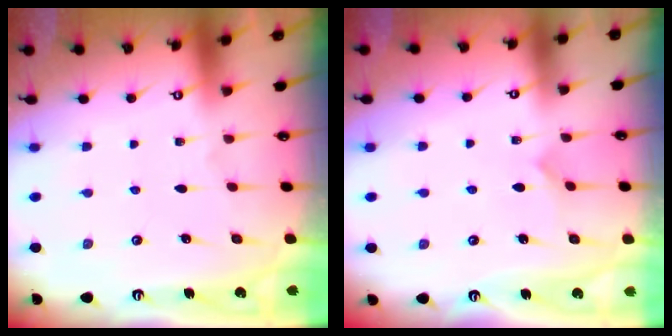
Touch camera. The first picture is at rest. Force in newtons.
{"total": 3.4, "press": 3.4, "slide": 0.3}